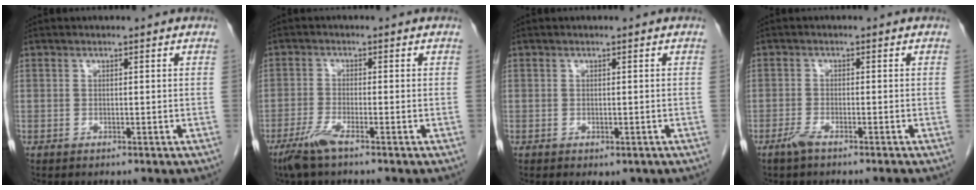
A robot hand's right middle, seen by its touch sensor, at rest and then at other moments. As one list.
[{"total": 4.0, "force": [-2.8, 0.1, 2.9], "torque": [-0.066, -0.011, -0.059]}, {"total": 1.2, "force": [-0.6, 0.8, 0.8], "torque": [-0.009, -0.002, 0.000]}, {"total": 2.2, "force": [-1.8, 0.0, 1.3], "torque": [-0.033, -0.003, -0.038]}]